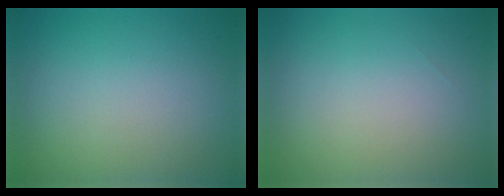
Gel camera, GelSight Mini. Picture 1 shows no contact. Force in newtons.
{"total": 0.0}